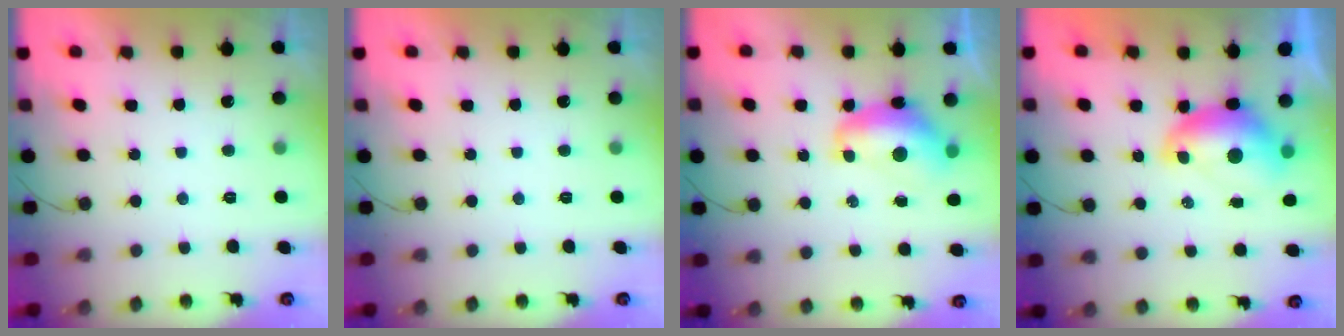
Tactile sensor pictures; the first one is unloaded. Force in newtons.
{"total": 0.0}
{"total": 11.4, "press": 11.4, "slide": 1.2}
{"total": 9.2, "press": 9.1, "slide": 0.9}